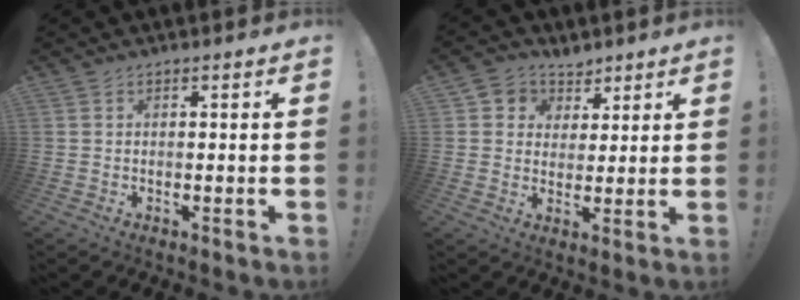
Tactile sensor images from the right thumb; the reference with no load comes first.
{"total": 6.3, "force": [2.7, 5.6, 0.4], "torque": [-0.007, -0.020, 0.055]}